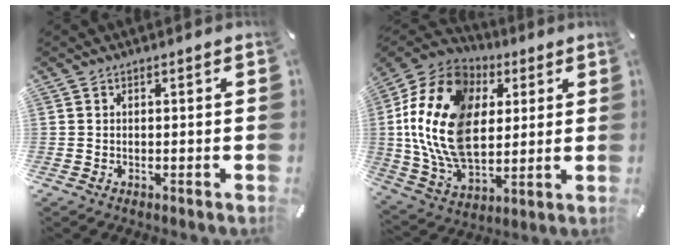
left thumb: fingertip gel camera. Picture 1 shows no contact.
{"total": 20.4, "force": [2.8, 14.7, 13.8], "torque": [-0.314, -0.010, 0.046]}